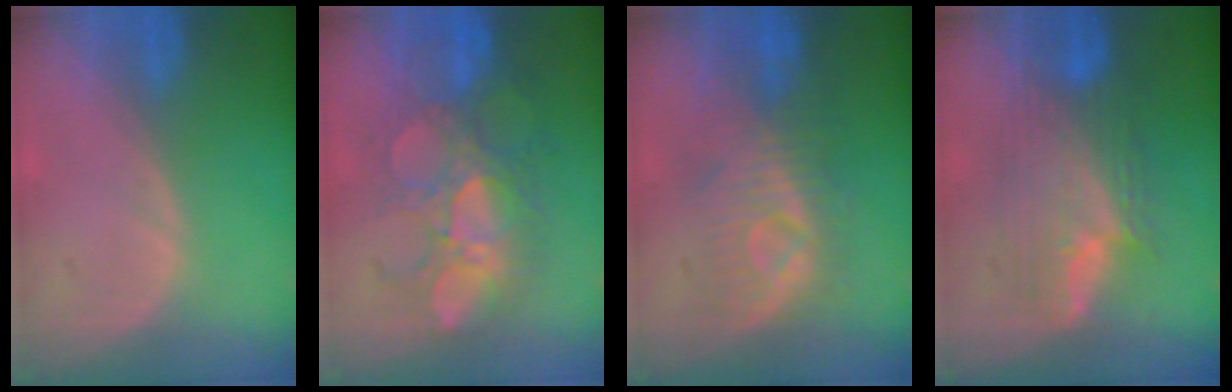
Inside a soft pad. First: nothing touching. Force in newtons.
{"total": 9.9, "press": 9.4, "slide": 2.9}
{"total": 8.2, "press": 8.2, "slide": 0.2}
{"total": 7.8, "press": 7.8, "slide": 0.2}